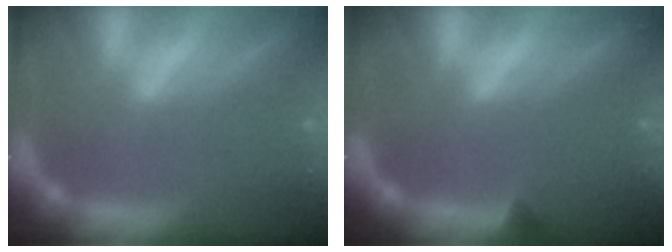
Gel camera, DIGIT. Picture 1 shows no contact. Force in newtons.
{"total": 0.9}